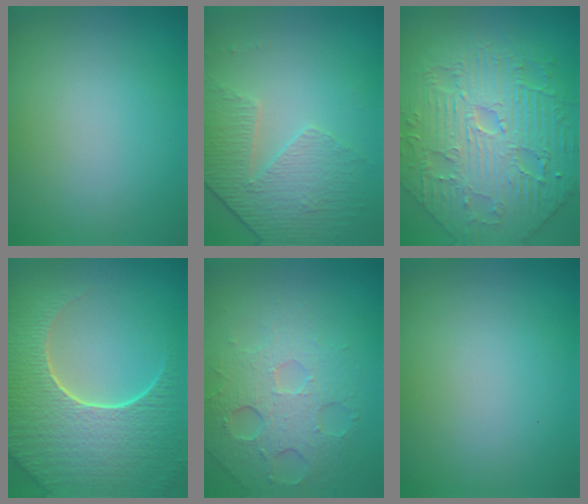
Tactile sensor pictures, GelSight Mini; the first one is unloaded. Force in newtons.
{"total": 4.7, "press": 3.4, "slide": 3.2}
{"total": 8.9, "press": 6.8, "slide": 5.7}
{"total": 9.1, "press": 6.5, "slide": 6.3}
{"total": 4.9, "press": 4.1, "slide": 2.7}
{"total": 0.0}